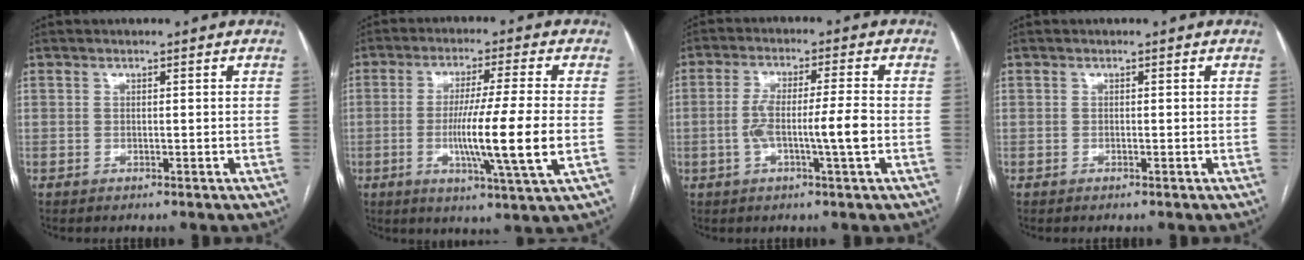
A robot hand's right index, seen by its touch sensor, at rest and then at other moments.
{"total": 12.7, "force": [-2.0, -1.1, 12.5], "torque": [-0.222, -0.023, -0.040]}
{"total": 7.7, "force": [-1.6, 0.0, 7.5], "torque": [-0.146, 0.007, -0.030]}
{"total": 0.0}